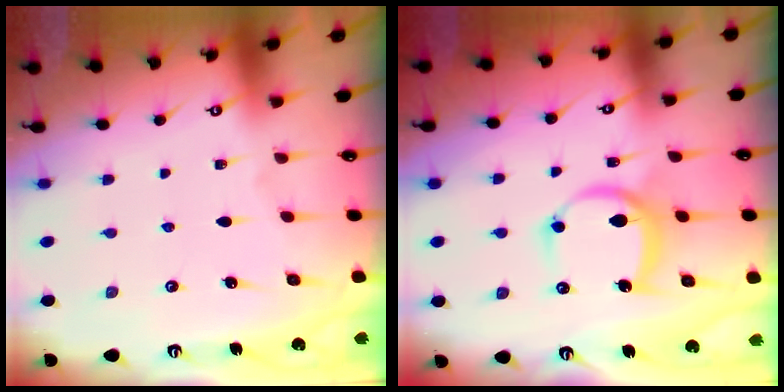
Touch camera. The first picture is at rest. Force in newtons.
{"total": 9.9, "press": 9.9, "slide": 0.8}